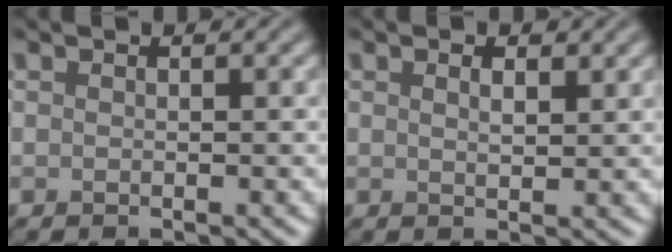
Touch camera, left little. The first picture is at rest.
{"total": 1.7, "force": [1.0, 0.6, 1.3], "torque": [-0.013, -0.004, 0.019]}